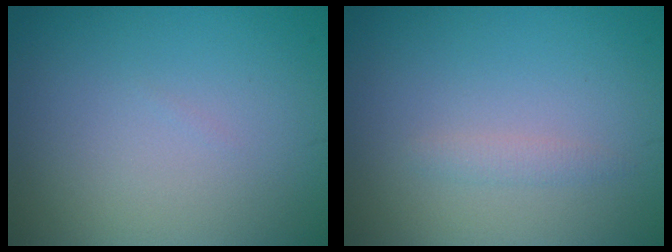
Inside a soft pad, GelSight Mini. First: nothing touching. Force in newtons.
{"total": 0.9, "press": 0.9, "slide": 0.1}